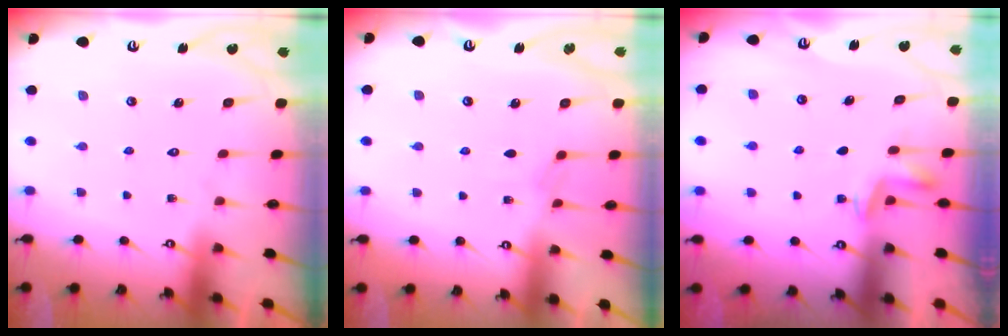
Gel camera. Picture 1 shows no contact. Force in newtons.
{"total": 3.7, "press": 3.6, "slide": 0.6}
{"total": 3.2, "press": 3.2, "slide": 0.6}